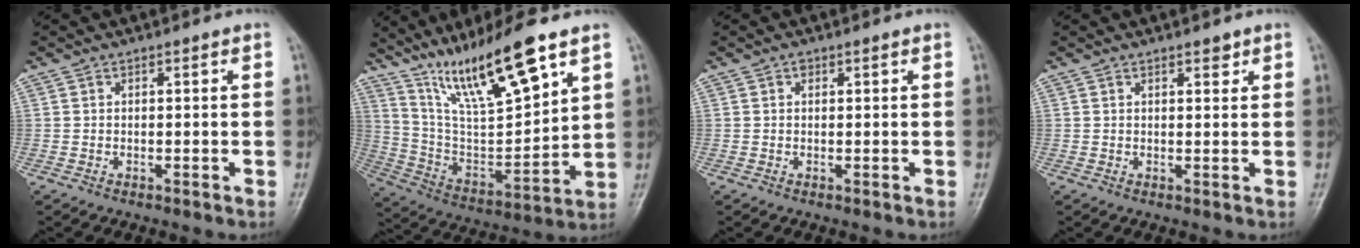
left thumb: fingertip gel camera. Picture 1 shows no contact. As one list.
[{"total": 19.6, "force": [12.8, 3.9, 14.3], "torque": [-0.231, -0.057, 0.245]}, {"total": 0.8, "force": [0.4, 0.6, 0.4], "torque": [0.001, -0.001, 0.005]}, {"total": 1.7, "force": [1.2, 0.7, 0.9], "torque": [-0.005, -0.006, 0.016]}]